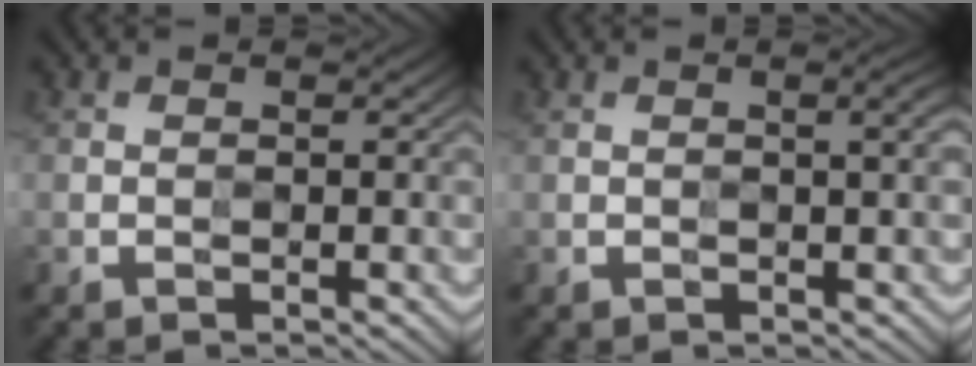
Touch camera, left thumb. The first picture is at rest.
{"total": 2.0, "force": [0.6, 0.3, 1.9], "torque": [-0.029, 0.006, 0.006]}